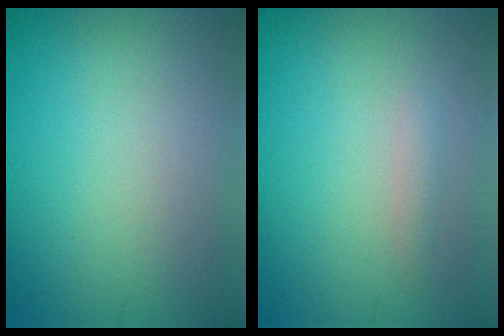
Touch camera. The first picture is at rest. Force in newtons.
{"total": 0.9, "press": 0.9, "slide": 0.0}